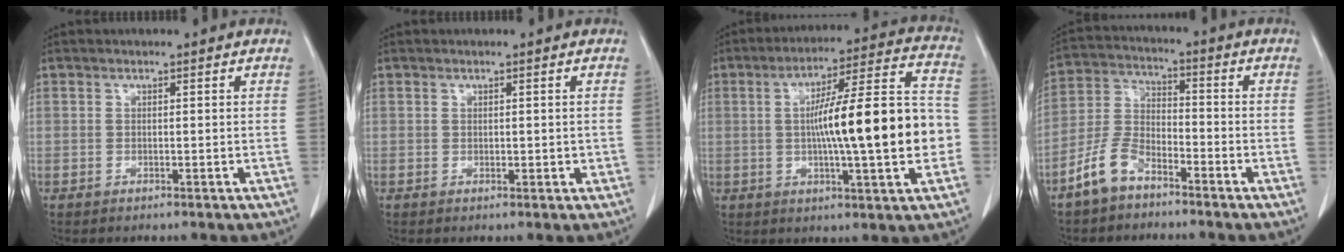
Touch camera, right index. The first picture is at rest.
{"total": 1.4, "force": [-0.1, 0.8, 1.2], "torque": [-0.013, 0.000, -0.002]}
{"total": 18.5, "force": [-1.5, 1.8, 18.3], "torque": [-0.280, 0.021, -0.026]}
{"total": 7.5, "force": [-5.4, 3.3, 4.1], "torque": [-0.101, 0.004, -0.115]}